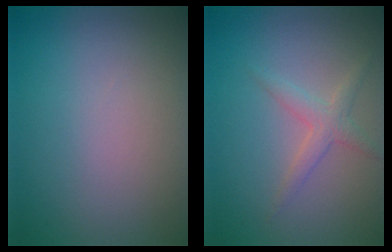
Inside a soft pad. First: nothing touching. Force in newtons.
{"total": 1.9, "press": 1.9, "slide": 0.1}